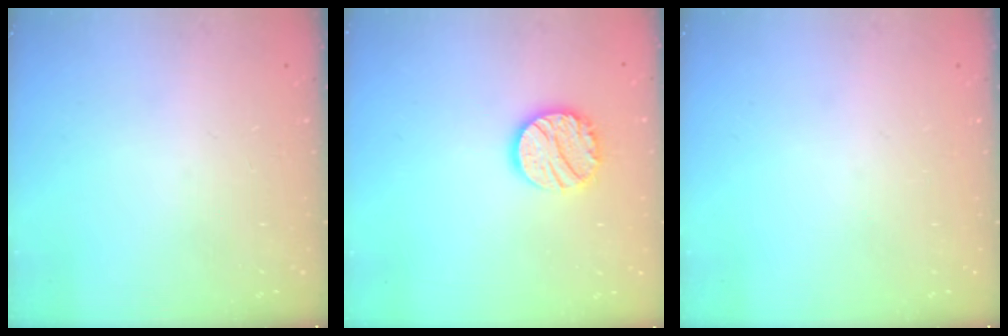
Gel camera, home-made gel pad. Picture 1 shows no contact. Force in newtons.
{"total": 13.7, "press": 13.6, "slide": 1.1}
{"total": 0.0}